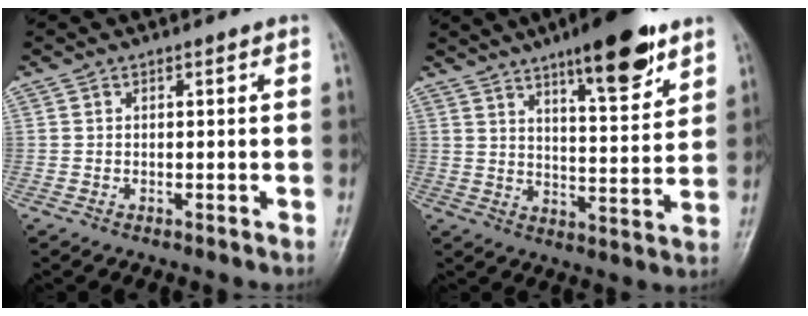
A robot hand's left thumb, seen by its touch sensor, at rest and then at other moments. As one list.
[{"total": 14.8, "force": [9.4, 4.0, 10.7], "torque": [-0.134, -0.052, 0.141]}]